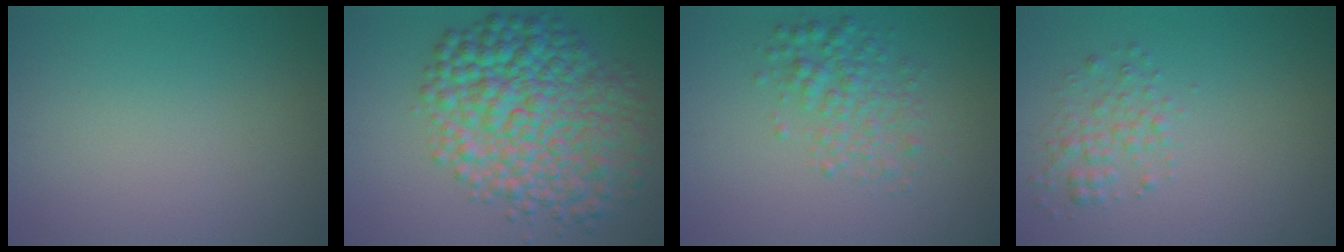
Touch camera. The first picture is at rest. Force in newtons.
{"total": 9.7, "press": 9.7, "slide": 0.2}
{"total": 3.0, "press": 3.0, "slide": 0.1}
{"total": 2.0, "press": 2.0, "slide": 0.1}